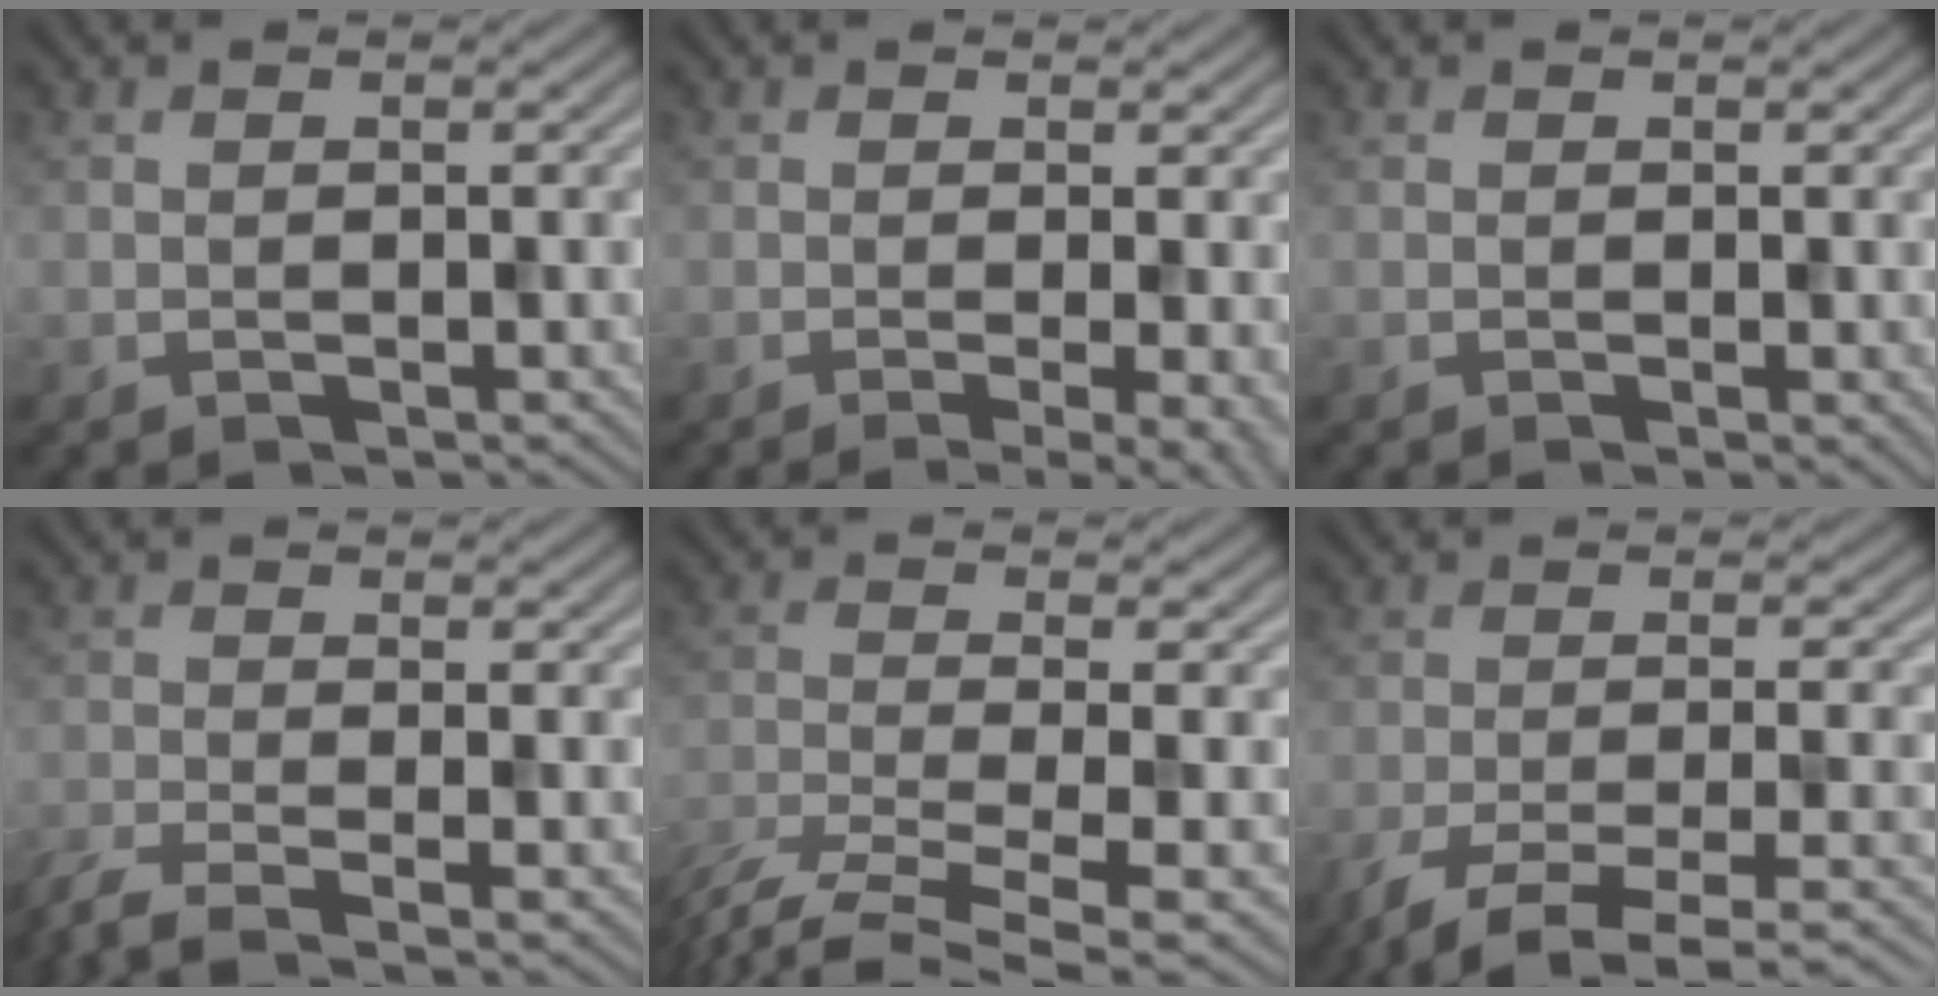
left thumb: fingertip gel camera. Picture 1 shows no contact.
{"total": 4.9, "force": [-1.2, 1.1, 4.6], "torque": [-0.066, -0.008, -0.016]}
{"total": 0.6, "force": [0.1, 0.1, 0.6], "torque": [-0.008, -0.005, -0.001]}
{"total": 4.9, "force": [-3.5, 0.9, 3.3], "torque": [-0.054, -0.009, -0.076]}
{"total": 7.9, "force": [-5.4, 1.7, 5.4], "torque": [-0.110, -0.020, -0.099]}
{"total": 5.9, "force": [-3.6, 1.4, 4.5], "torque": [-0.079, -0.006, -0.065]}